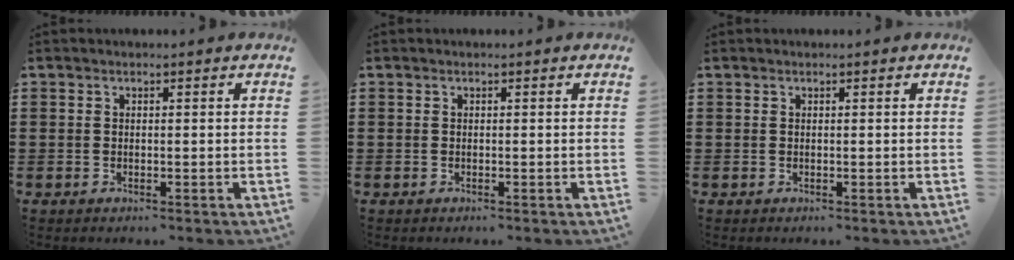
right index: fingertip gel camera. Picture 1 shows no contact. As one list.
[{"total": 0.0}, {"total": 0.0}]